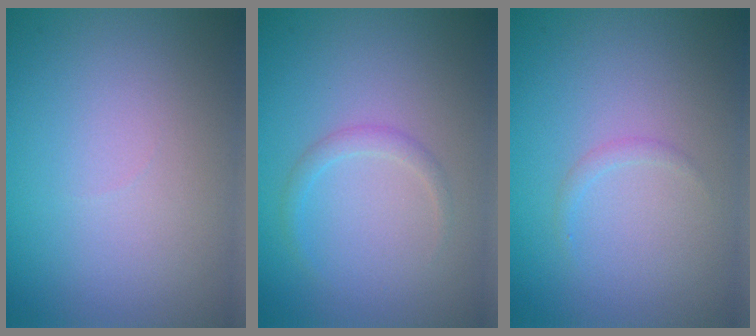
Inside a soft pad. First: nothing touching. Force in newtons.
{"total": 1.2, "press": 1.2, "slide": 0.1}
{"total": 0.7, "press": 0.7, "slide": 0.1}